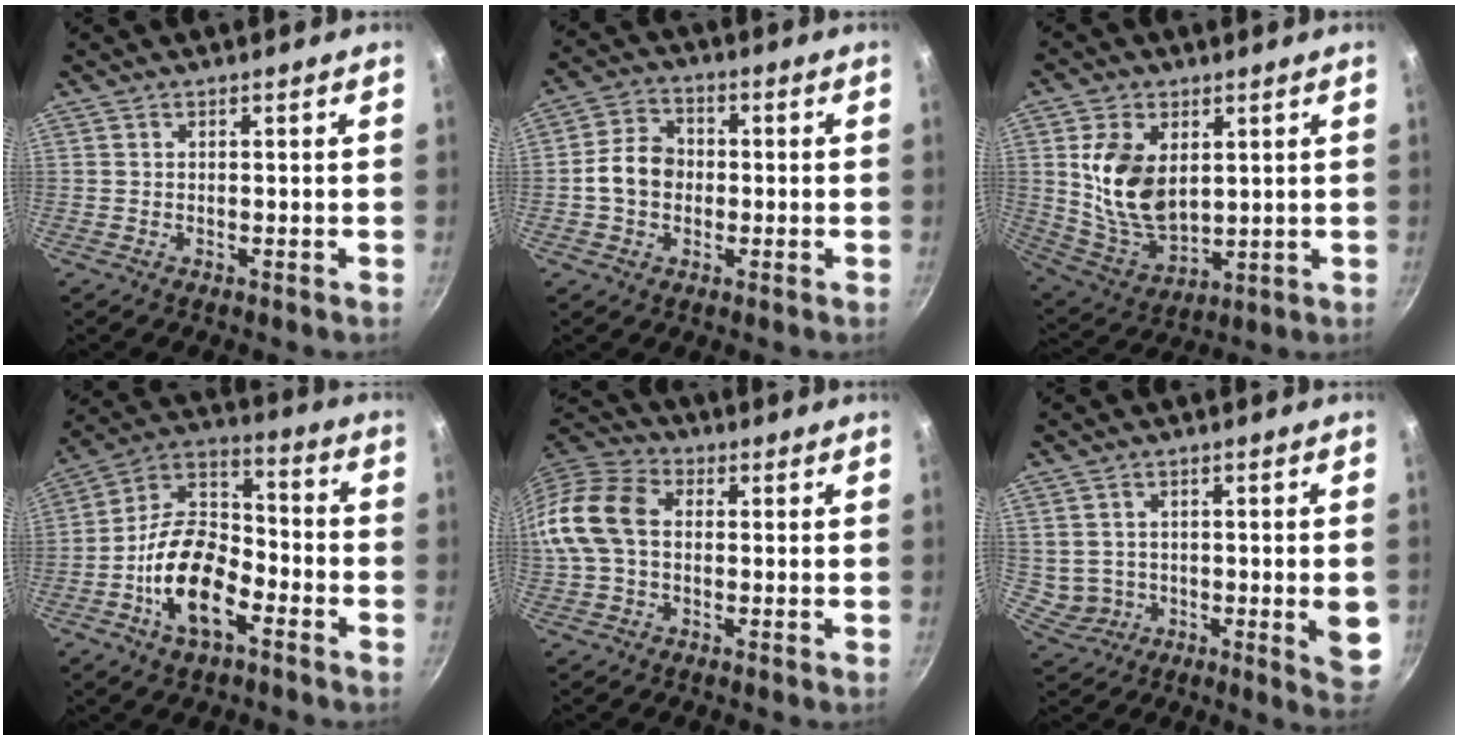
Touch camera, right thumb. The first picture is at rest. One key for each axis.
{"total": 8.0, "fx": -0.7, "fy": 6.5, "fz": 4.6, "tx": -0.056, "ty": 0.023, "tz": -0.024}
{"total": 13.9, "fx": 2.8, "fy": 9.0, "fz": 10.2, "tx": -0.173, "ty": -0.028, "tz": 0.069}
{"total": 16.4, "fx": -6.4, "fy": 8.8, "fz": 12.2, "tx": -0.199, "ty": 0.051, "tz": -0.135}
{"total": 12.8, "fx": 0.6, "fy": 9.2, "fz": 8.9, "tx": -0.157, "ty": 0.027, "tz": -0.005}
{"total": 8.8, "fx": -0.1, "fy": 5.2, "fz": 7.1, "tx": -0.073, "ty": 0.000, "tz": 0.013}